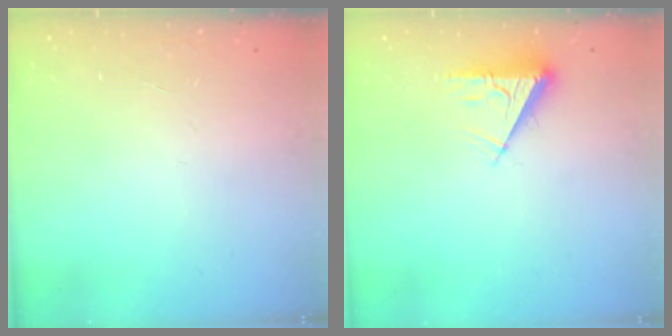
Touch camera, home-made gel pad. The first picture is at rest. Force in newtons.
{"total": 6.1, "press": 6.0, "slide": 1.0}